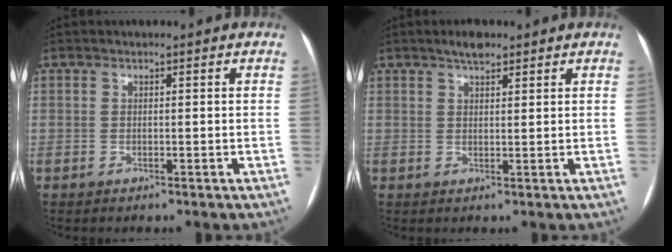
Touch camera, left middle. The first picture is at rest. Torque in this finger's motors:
{"motor_torque": [0.22, -0.18, 0.00, 0.00]}